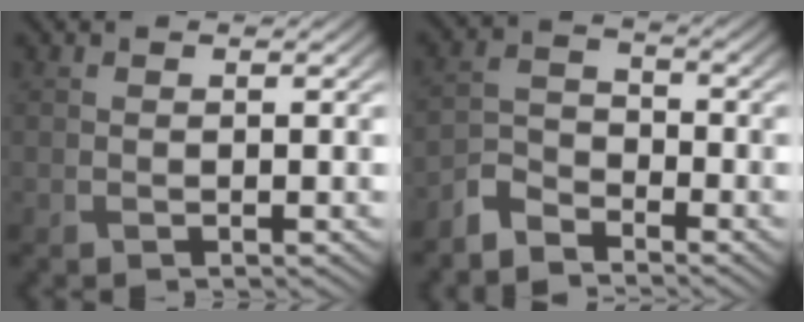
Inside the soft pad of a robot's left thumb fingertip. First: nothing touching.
{"total": 4.4, "force": [-3.8, 1.6, 1.4], "torque": [-0.033, 0.001, -0.092]}